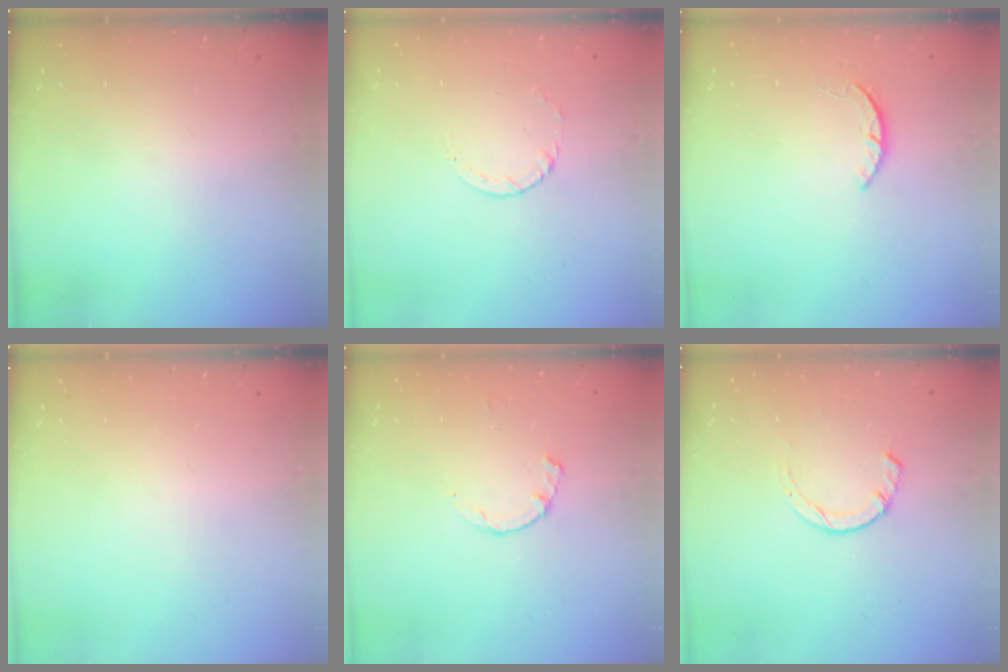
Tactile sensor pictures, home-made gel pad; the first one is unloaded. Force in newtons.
{"total": 2.4, "press": 2.4, "slide": 0.3}
{"total": 1.9, "press": 1.9, "slide": 0.3}
{"total": 0.0}
{"total": 1.2, "press": 1.1, "slide": 0.3}
{"total": 3.0, "press": 3.0, "slide": 0.4}